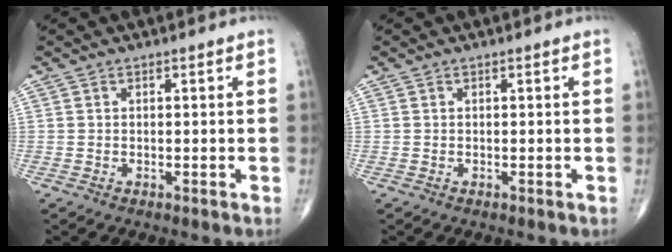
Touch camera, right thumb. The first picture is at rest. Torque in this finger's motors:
{"motor_torque": [0.00, 0.00, 0.05, 0.05, 0.00]}